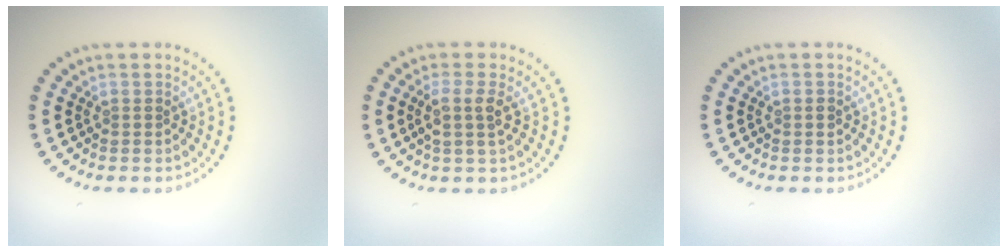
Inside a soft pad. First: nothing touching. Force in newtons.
{"total": 2.4, "press": 2.0, "slide": 1.3}
{"total": 0.6, "press": 0.6, "slide": 0.1}